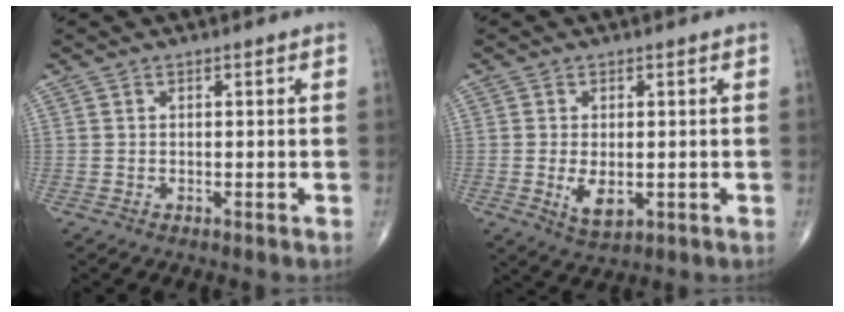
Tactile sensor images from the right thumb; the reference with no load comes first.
{"total": 4.6, "force": [-0.7, 2.5, 3.8], "torque": [-0.065, -0.009, -0.005]}